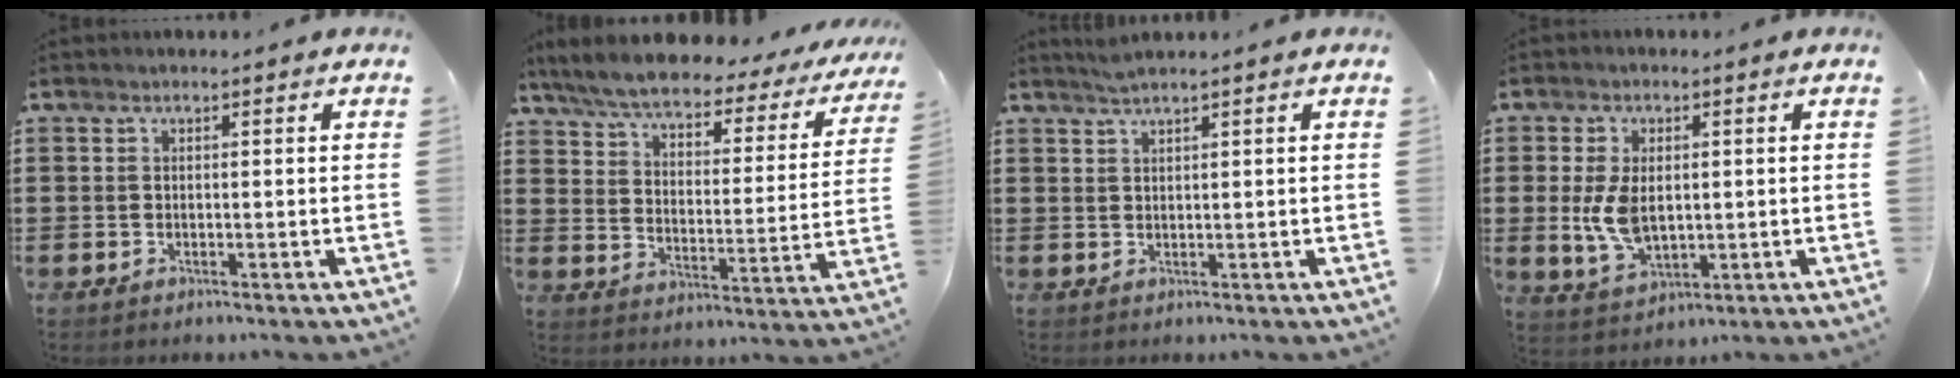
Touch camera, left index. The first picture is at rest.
{"total": 5.8, "force": [5.2, 1.2, 2.4], "torque": [-0.073, -0.033, 0.086]}
{"total": 1.6, "force": [1.3, -0.2, 0.8], "torque": [-0.018, -0.001, 0.025]}
{"total": 7.1, "force": [0.4, 4.3, 5.6], "torque": [-0.142, -0.001, 0.001]}